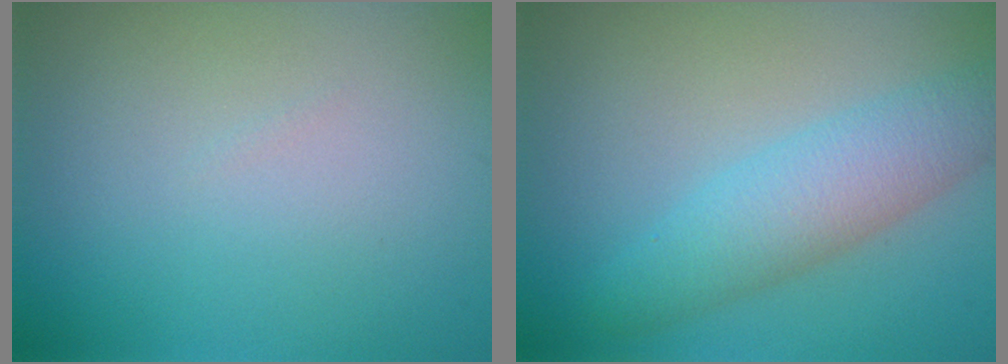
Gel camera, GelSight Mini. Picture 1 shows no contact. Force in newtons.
{"total": 4.6, "press": 4.6, "slide": 0.2}